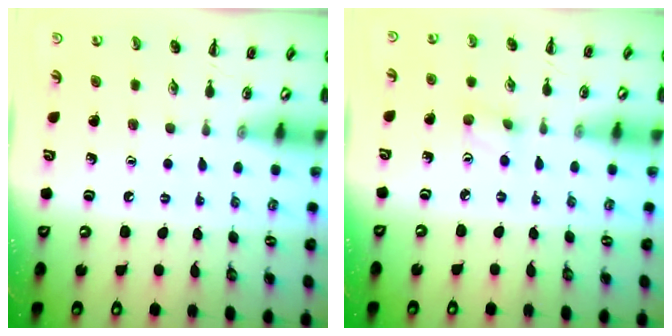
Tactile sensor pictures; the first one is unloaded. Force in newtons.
{"total": 3.2, "press": 3.1, "slide": 1.0}